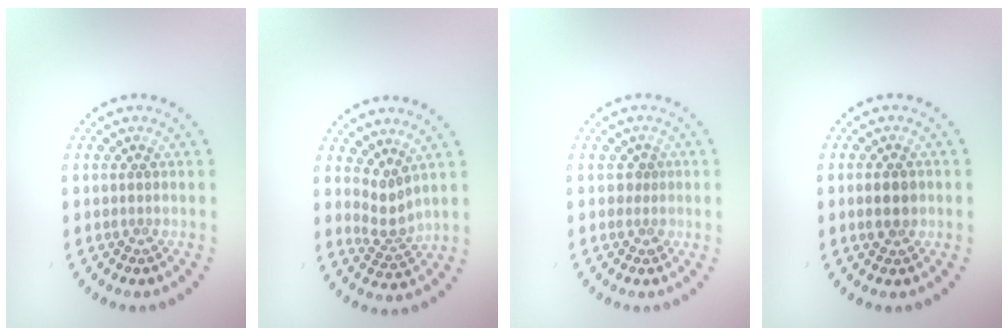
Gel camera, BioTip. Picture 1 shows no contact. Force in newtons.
{"total": 2.3, "press": 1.5, "slide": 1.7}
{"total": 1.0, "press": 0.8, "slide": 0.7}
{"total": 2.5, "press": 2.5, "slide": 0.2}